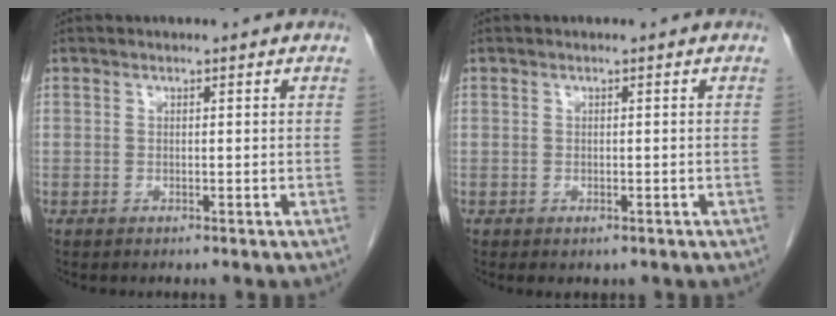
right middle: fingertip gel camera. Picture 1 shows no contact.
{"total": 1.3, "force": [-0.7, 0.8, 0.7], "torque": [-0.011, -0.001, -0.003]}